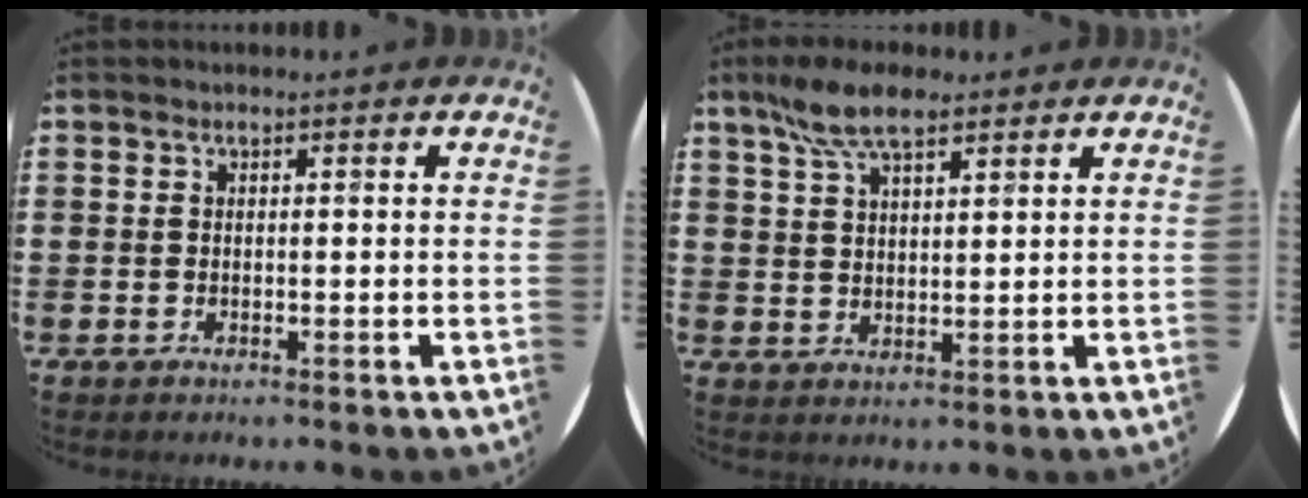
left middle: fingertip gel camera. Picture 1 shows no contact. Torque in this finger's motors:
{"motor_torque": [1.10, -1.03, 0.35, 0.06]}